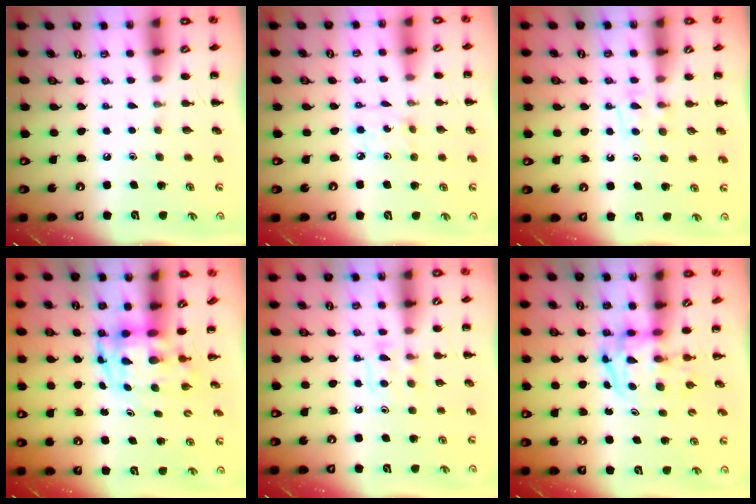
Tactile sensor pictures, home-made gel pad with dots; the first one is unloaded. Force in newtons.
{"total": 3.2, "press": 3.0, "slide": 1.0}
{"total": 4.5, "press": 4.2, "slide": 1.5}
{"total": 3.6, "press": 3.5, "slide": 0.8}
{"total": 6.3, "press": 6.0, "slide": 1.8}
{"total": 3.9, "press": 3.9, "slide": 0.6}